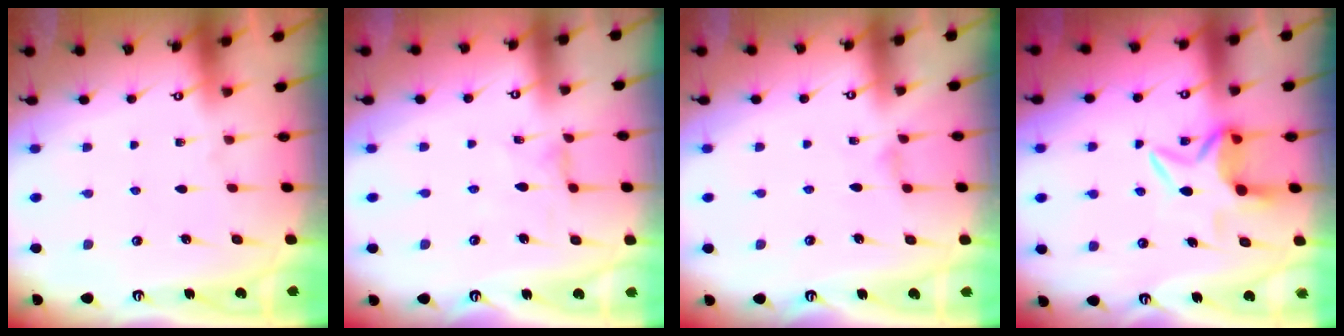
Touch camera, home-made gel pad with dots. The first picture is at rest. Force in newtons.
{"total": 1.4, "press": 1.4, "slide": 0.2}
{"total": 0.0}
{"total": 6.5, "press": 6.4, "slide": 1.0}